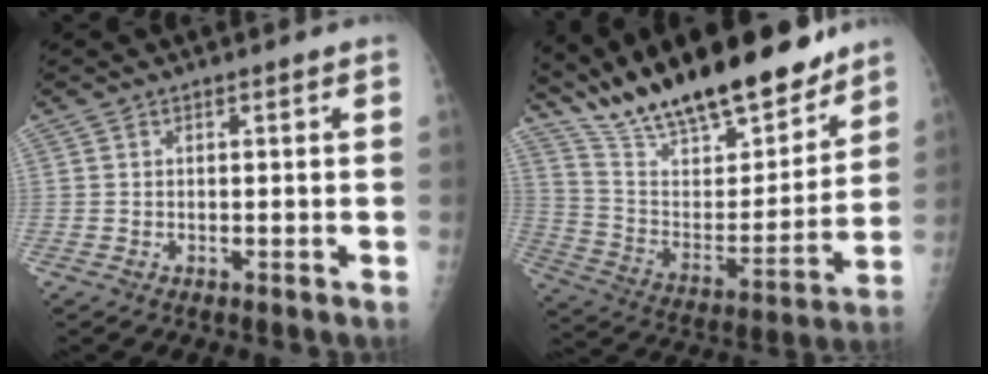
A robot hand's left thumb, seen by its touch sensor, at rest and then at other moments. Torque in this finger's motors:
{"motor_torque": [1.94, 0.95, 1.43, -1.34, 0.13]}